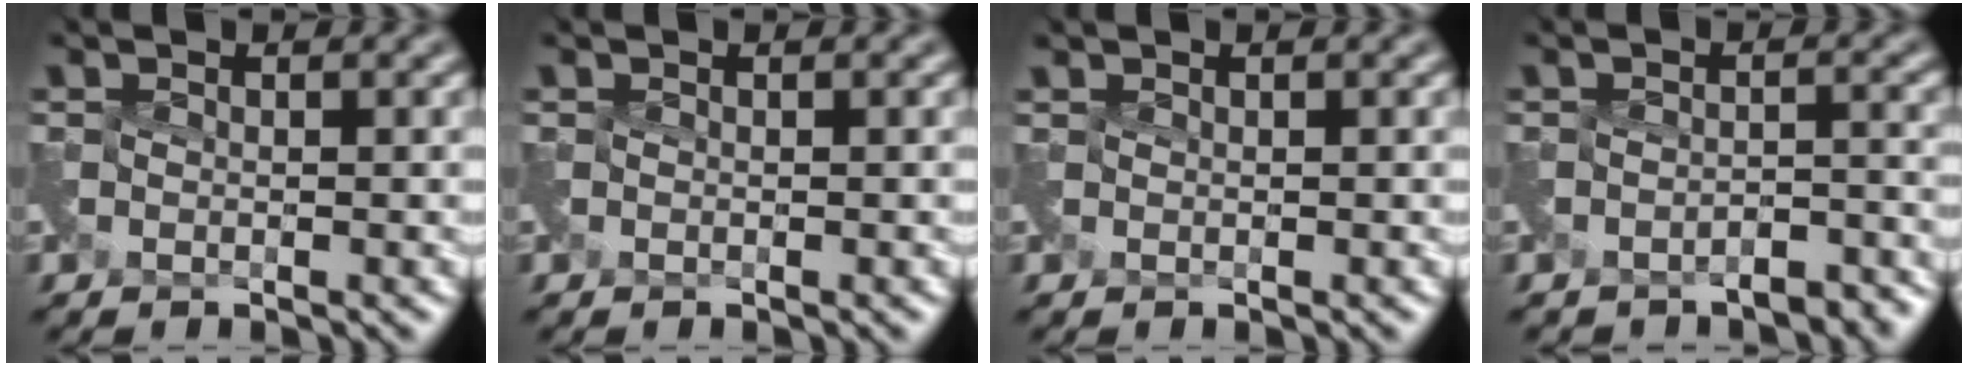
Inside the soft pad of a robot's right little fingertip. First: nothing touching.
{"total": 0.0}
{"total": 0.0}
{"total": 3.6, "force": [-3.1, 1.3, 1.3], "torque": [-0.014, -0.016, -0.045]}